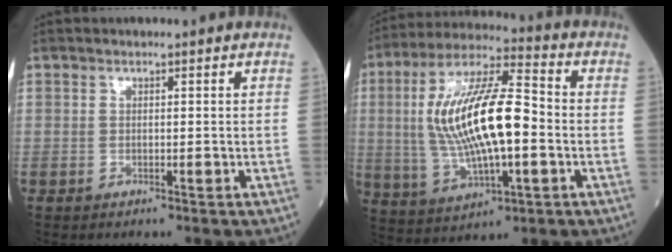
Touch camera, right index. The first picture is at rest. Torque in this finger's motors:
{"motor_torque": [1.48, -0.66, 1.05, 0.21]}